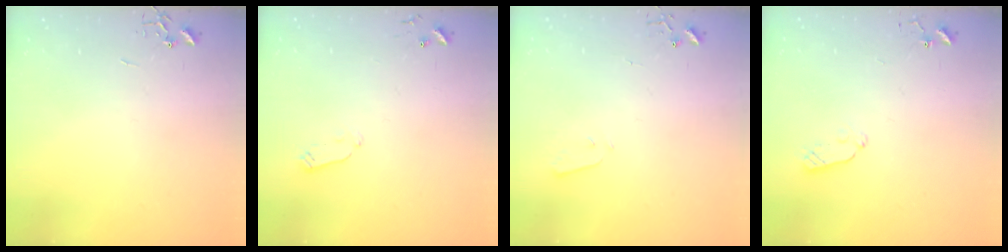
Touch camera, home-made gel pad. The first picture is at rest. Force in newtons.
{"total": 2.9, "press": 2.9, "slide": 0.4}
{"total": 1.9, "press": 1.9, "slide": 0.4}
{"total": 3.8, "press": 3.8, "slide": 0.6}